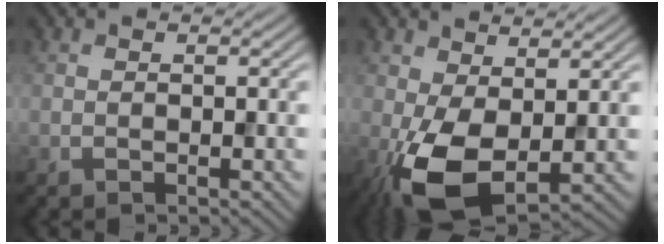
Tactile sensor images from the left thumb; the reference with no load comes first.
{"total": 8.2, "force": [-0.6, 4.4, 6.9], "torque": [-0.157, -0.008, -0.016]}